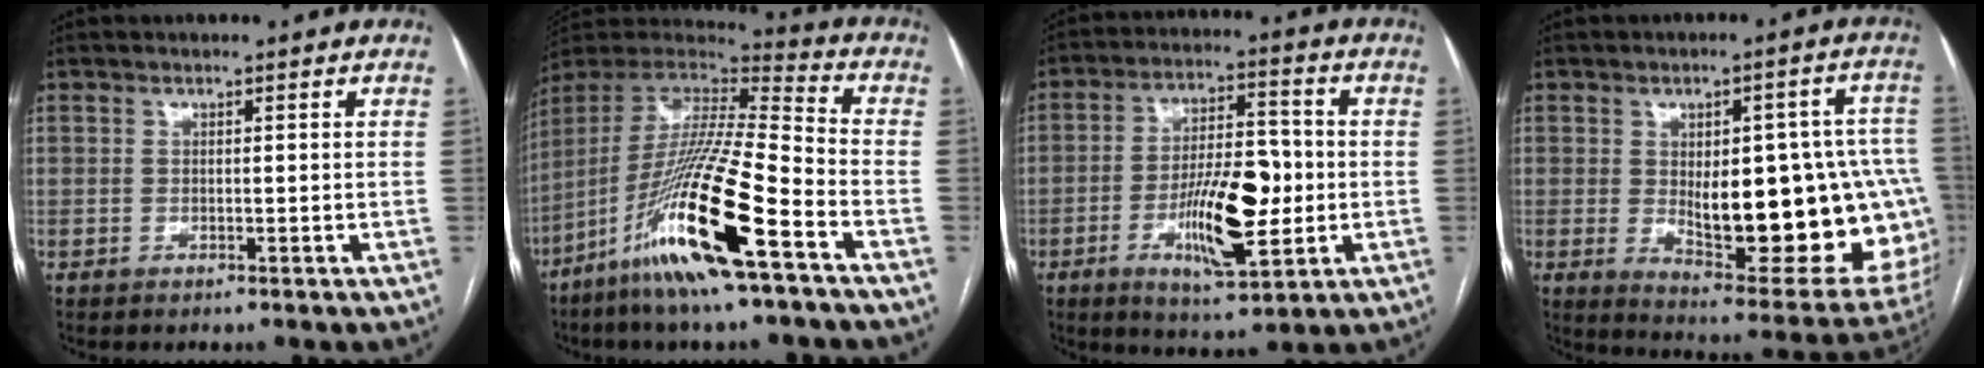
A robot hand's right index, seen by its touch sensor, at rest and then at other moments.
{"total": 22.1, "force": [-10.9, 1.1, 19.2], "torque": [-0.407, -0.048, -0.210]}
{"total": 13.3, "force": [-2.9, 4.0, 12.3], "torque": [-0.214, 0.003, -0.043]}
{"total": 25.1, "force": [-1.9, 8.6, 23.5], "torque": [-0.235, 0.013, 0.005]}